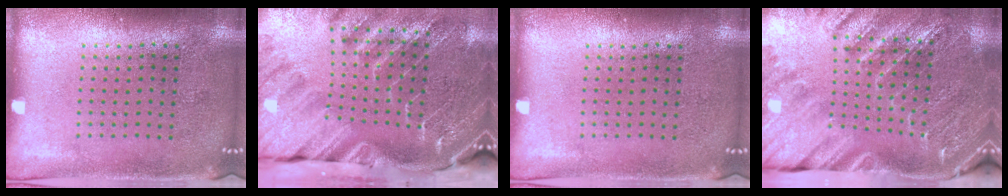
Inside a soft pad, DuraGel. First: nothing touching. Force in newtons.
{"total": 4.4, "press": 3.3, "slide": 2.9}
{"total": 0.0}
{"total": 2.9, "press": 2.9, "slide": 0.5}